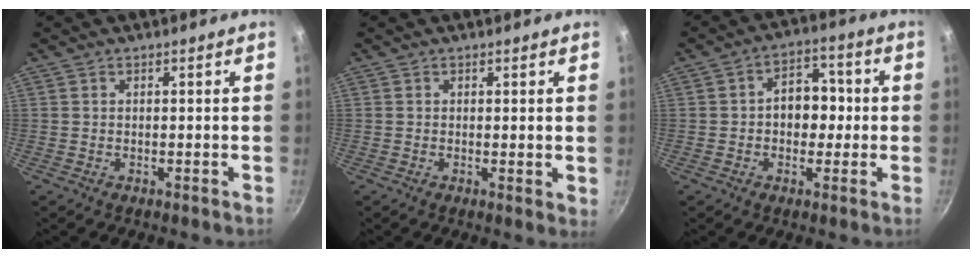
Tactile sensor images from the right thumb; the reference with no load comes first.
{"total": 1.5, "force": [0.4, 0.6, 1.4], "torque": [-0.018, -0.005, 0.003]}
{"total": 8.2, "force": [-0.2, 6.0, 5.6], "torque": [-0.031, 0.022, -0.010]}